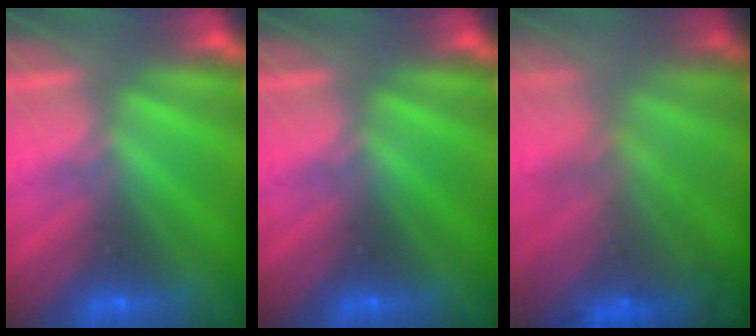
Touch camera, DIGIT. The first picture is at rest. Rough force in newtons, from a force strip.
{"total": 0.0}
{"total": 7.9}